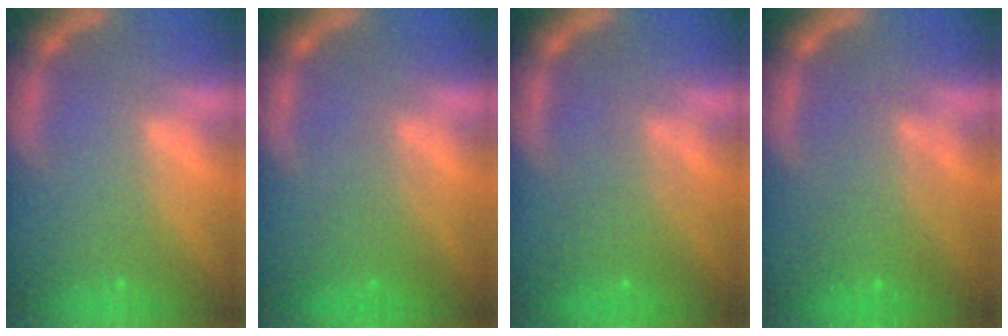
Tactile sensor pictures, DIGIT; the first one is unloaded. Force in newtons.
{"total": 2.5}
{"total": 3.6}
{"total": 4.1}